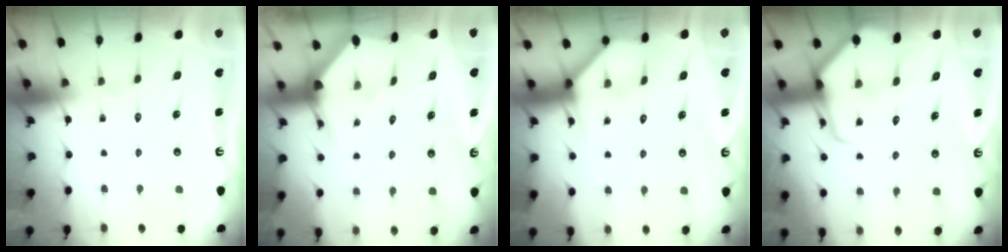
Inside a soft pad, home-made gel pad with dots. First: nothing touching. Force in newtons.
{"total": 2.9, "press": 2.9, "slide": 0.3}
{"total": 3.9, "press": 3.8, "slide": 0.5}
{"total": 8.1, "press": 8.0, "slide": 0.7}